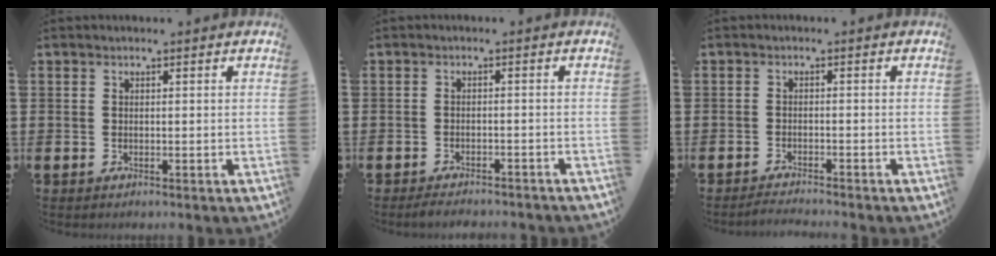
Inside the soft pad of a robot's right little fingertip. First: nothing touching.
{"total": 1.7, "force": [-1.7, 0.1, 0.4], "torque": [-0.010, 0.002, -0.034]}
{"total": 1.3, "force": [-1.3, -0.1, 0.2], "torque": [-0.005, 0.001, -0.026]}